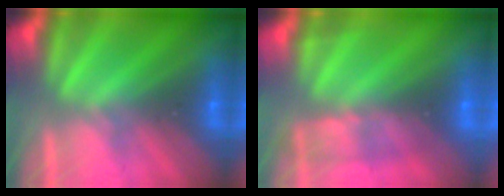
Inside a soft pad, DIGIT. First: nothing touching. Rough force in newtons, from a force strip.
{"total": 2.4}